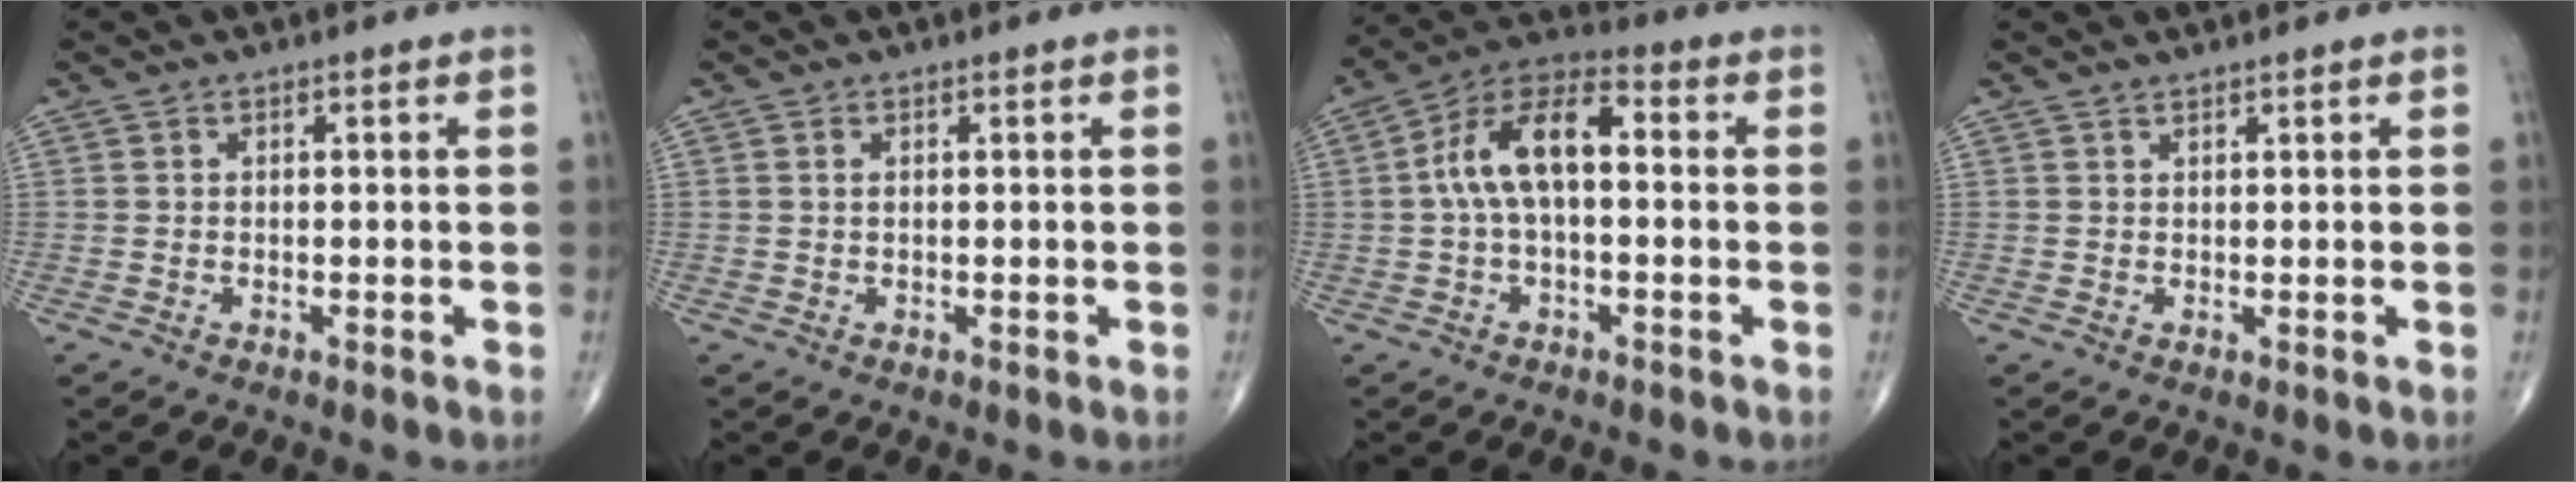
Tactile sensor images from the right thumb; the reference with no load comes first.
{"total": 0.6, "force": [0.2, 0.2, 0.5], "torque": [-0.013, 0.004, 0.004]}
{"total": 11.8, "force": [0.7, 5.9, 10.2], "torque": [-0.190, 0.043, 0.001]}
{"total": 0.7, "force": [0.7, 0.1, 0.1], "torque": [-0.001, -0.006, 0.012]}